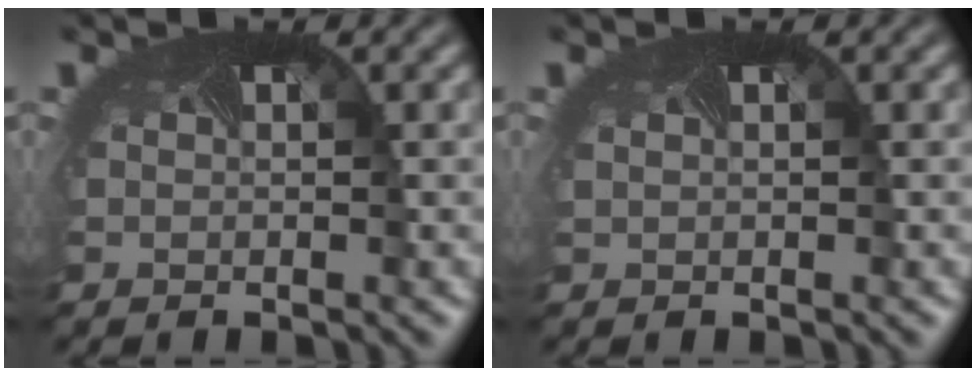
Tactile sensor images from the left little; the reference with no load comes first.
{"total": 0.6, "force": [0.4, 0.4, 0.3], "torque": [-0.010, 0.007, 0.003]}